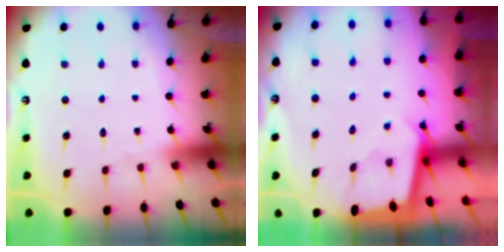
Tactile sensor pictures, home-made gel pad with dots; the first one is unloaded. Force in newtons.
{"total": 1.9, "press": 1.9, "slide": 0.2}